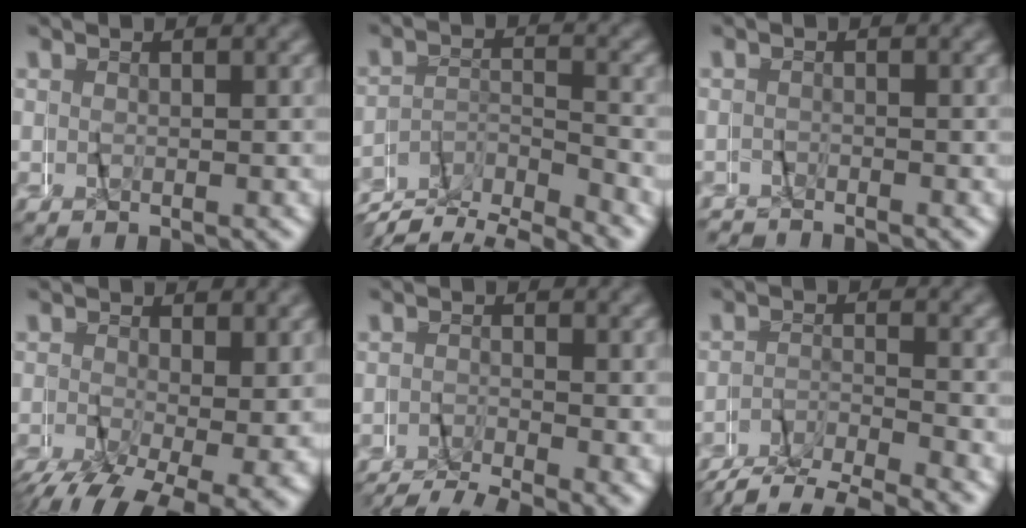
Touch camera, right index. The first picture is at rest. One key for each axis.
{"total": 6.2, "fx": -5.1, "fy": 2.2, "fz": 2.8, "tx": -0.042, "ty": -0.008, "tz": -0.092}
{"total": 1.1, "fx": -0.3, "fy": 1.0, "fz": 0.1, "tx": -0.002, "ty": 0.011, "tz": -0.019}
{"total": 6.6, "fx": -2.8, "fy": 3.3, "fz": 5.0, "tx": -0.087, "ty": -0.041, "tz": -0.024}
{"total": 5.4, "fx": -4.7, "fy": 1.8, "fz": 2.1, "tx": -0.023, "ty": -0.016, "tz": -0.072}
{"total": 4.1, "fx": -3.8, "fy": 1.1, "fz": 0.9, "tx": -0.020, "ty": -0.002, "tz": -0.071}